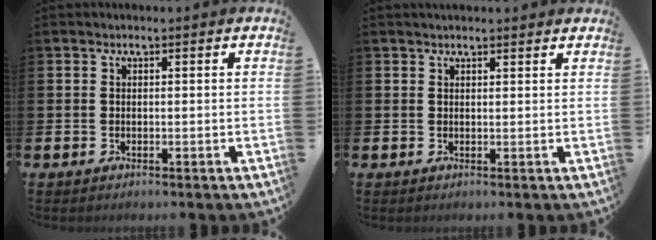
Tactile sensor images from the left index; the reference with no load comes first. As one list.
[{"total": 1.3, "force": [1.3, 0.2, 0.2], "torque": [0.003, -0.003, 0.021]}]